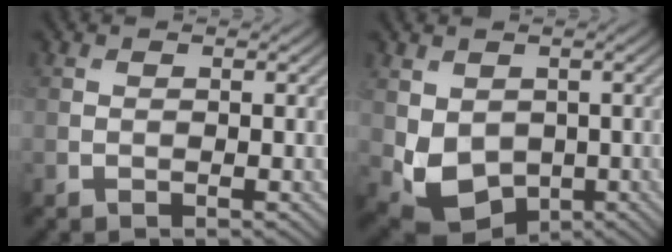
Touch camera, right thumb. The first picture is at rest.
{"total": 6.2, "force": [-0.5, 5.1, 3.5], "torque": [-0.102, -0.027, -0.001]}